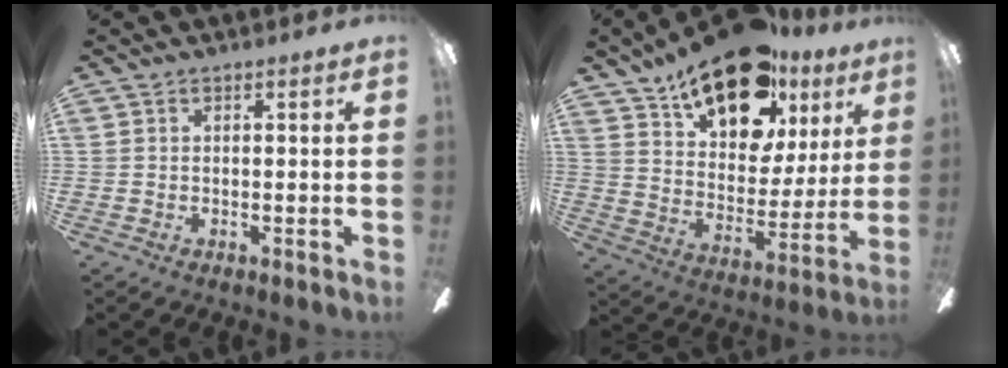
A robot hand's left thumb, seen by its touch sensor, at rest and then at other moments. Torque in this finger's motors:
{"motor_torque": [0.43, 1.01, 1.38, -1.38, 0.36]}